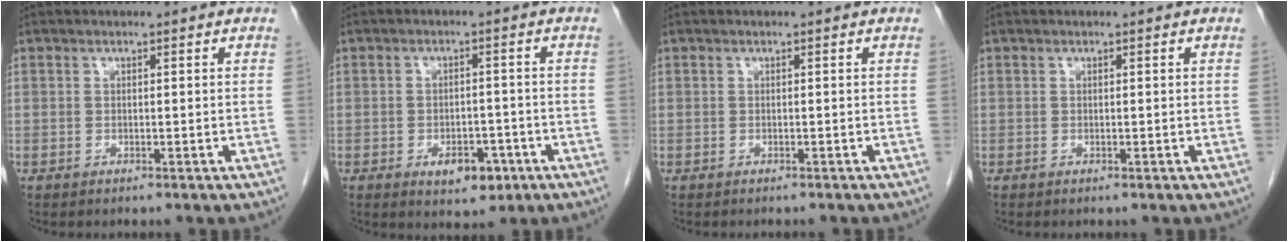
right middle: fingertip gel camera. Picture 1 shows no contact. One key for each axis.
{"total": 5.2, "fx": -2.5, "fy": 2.9, "fz": 3.5, "tx": -0.045, "ty": 0.004, "tz": -0.028}
{"total": 1.6, "fx": -1.5, "fy": 0.2, "fz": 0.5, "tx": -0.007, "ty": -0.001, "tz": -0.018}
{"total": 0.0}